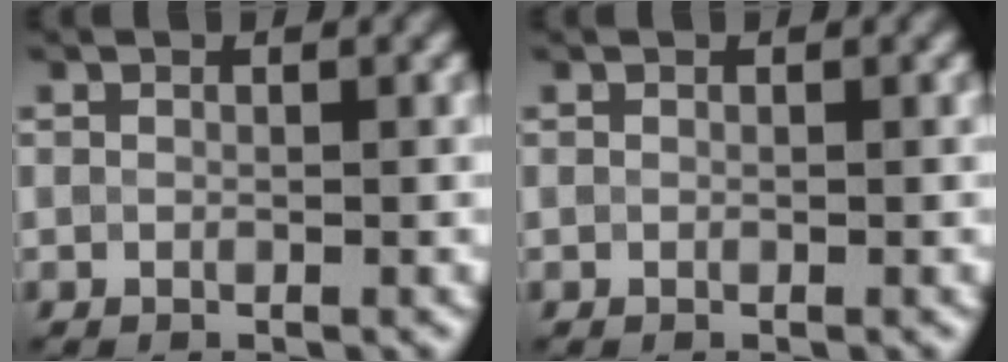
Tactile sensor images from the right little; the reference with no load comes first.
{"total": 0.0}